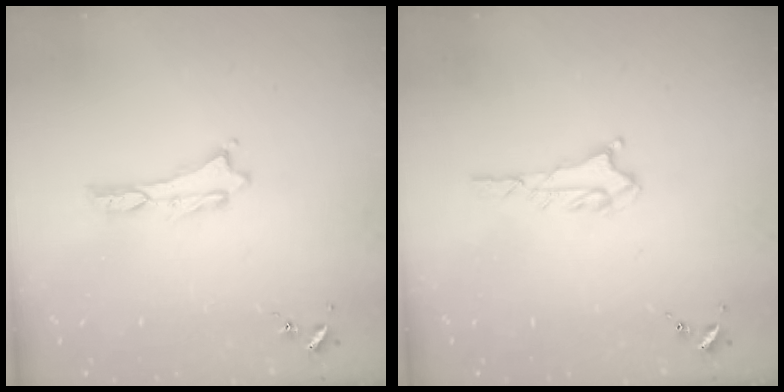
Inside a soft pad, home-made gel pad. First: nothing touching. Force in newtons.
{"total": 1.8, "press": 1.8, "slide": 0.2}